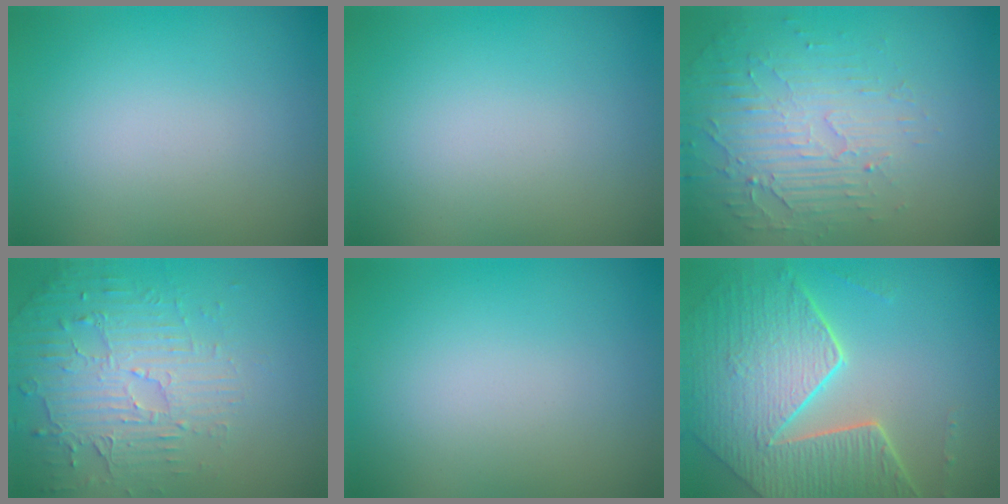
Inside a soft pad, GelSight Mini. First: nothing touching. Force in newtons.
{"total": 0.0}
{"total": 4.7, "press": 3.2, "slide": 3.5}
{"total": 4.6, "press": 3.6, "slide": 2.8}
{"total": 0.0}
{"total": 8.5, "press": 6.0, "slide": 6.1}